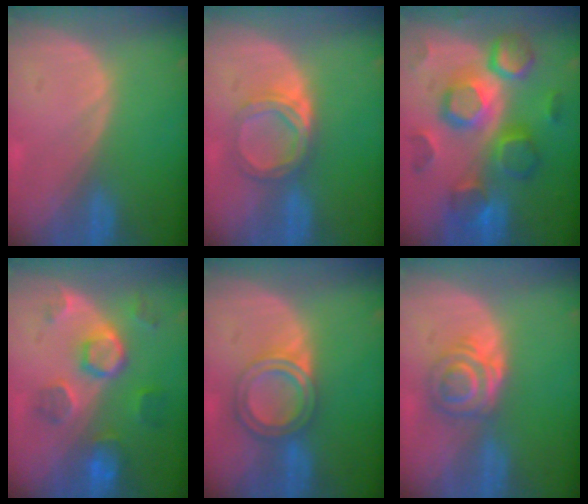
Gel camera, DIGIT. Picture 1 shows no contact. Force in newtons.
{"total": 5.4, "press": 4.8, "slide": 2.5}
{"total": 12.0, "press": 11.9, "slide": 1.1}
{"total": 8.6, "press": 7.7, "slide": 3.8}
{"total": 5.9, "press": 5.4, "slide": 2.4}
{"total": 5.4, "press": 5.1, "slide": 1.6}